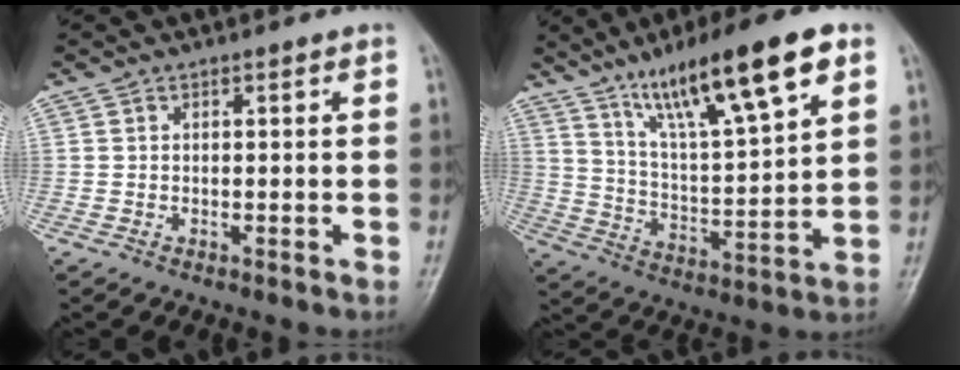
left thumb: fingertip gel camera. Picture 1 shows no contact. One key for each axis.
{"total": 19.4, "fx": 11.3, "fy": 3.7, "fz": 15.3, "tx": -0.238, "ty": -0.040, "tz": 0.200}